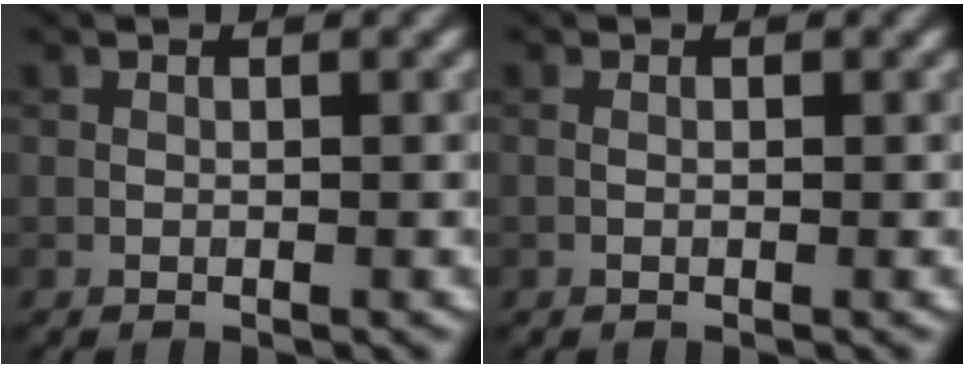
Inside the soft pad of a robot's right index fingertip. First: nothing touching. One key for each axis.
{"total": 0.6, "fx": 0.2, "fy": 0.3, "fz": 0.4, "tx": -0.012, "ty": -0.002, "tz": 0.003}